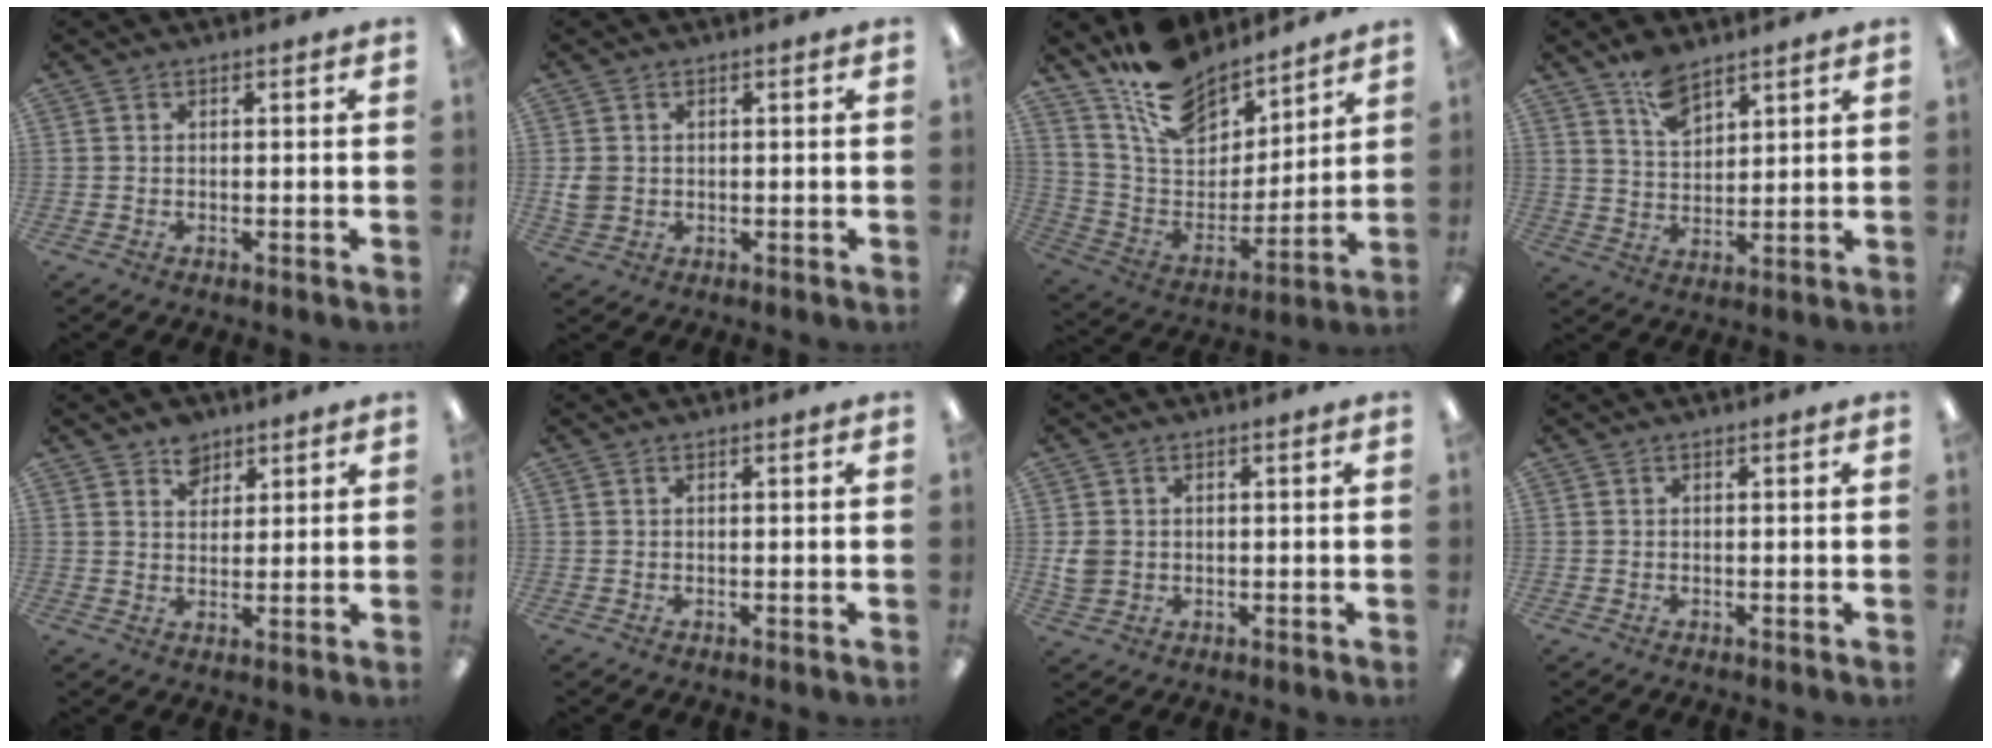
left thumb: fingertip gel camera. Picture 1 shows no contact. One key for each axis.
{"total": 3.2, "fx": 0.2, "fy": 2.8, "fz": 1.5, "tx": -0.027, "ty": 0.005, "tz": 0.007}
{"total": 16.9, "fx": 13.6, "fy": 8.3, "fz": 5.7, "tx": -0.132, "ty": -0.088, "tz": 0.254}
{"total": 7.7, "fx": 5.7, "fy": 3.7, "fz": 3.6, "tx": -0.063, "ty": -0.027, "tz": 0.104}
{"total": 5.4, "fx": 4.0, "fy": 3.5, "fz": 1.2, "tx": -0.006, "ty": -0.018, "tz": 0.069}
{"total": 0.0}
{"total": 3.6, "fx": 0.3, "fy": 3.2, "fz": 1.7, "tx": -0.030, "ty": -0.001, "tz": 0.004}
{"total": 0.0}